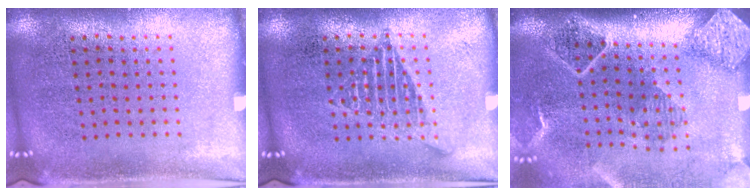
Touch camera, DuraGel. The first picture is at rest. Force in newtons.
{"total": 1.7, "press": 1.7, "slide": 0.1}
{"total": 2.7, "press": 2.0, "slide": 1.8}